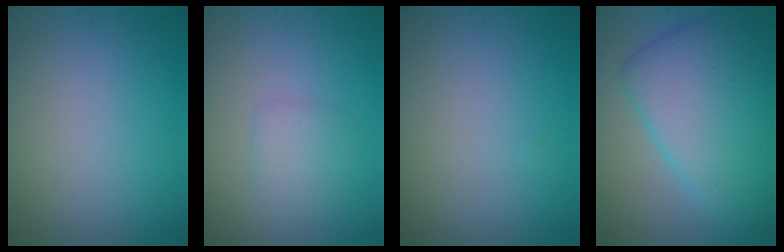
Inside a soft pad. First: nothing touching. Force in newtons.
{"total": 1.8, "press": 1.8, "slide": 0.1}
{"total": 0.0}
{"total": 9.3, "press": 9.3, "slide": 0.3}